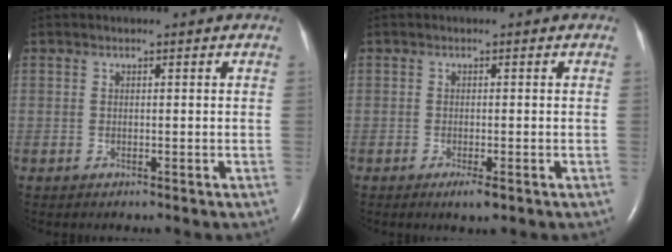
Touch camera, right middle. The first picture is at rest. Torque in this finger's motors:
{"motor_torque": [0.50, -0.28, 0.12, 0.05]}